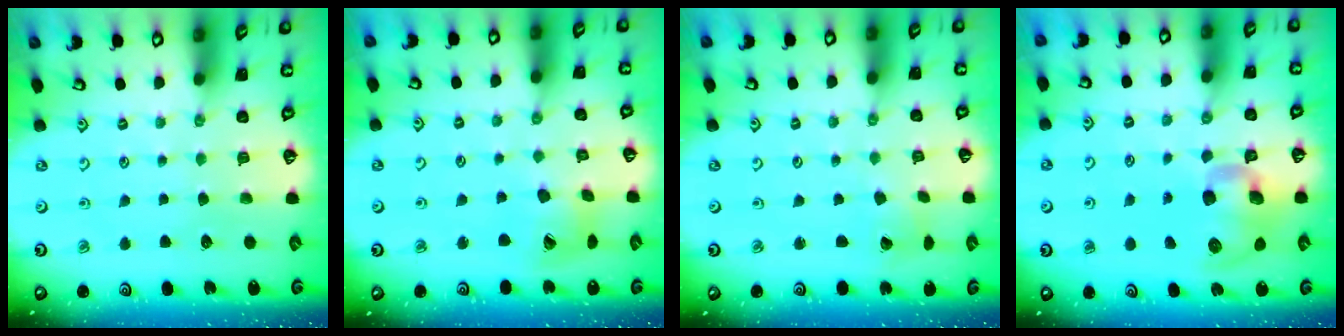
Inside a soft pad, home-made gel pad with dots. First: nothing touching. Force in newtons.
{"total": 12.7, "press": 12.6, "slide": 1.4}
{"total": 2.2, "press": 2.2, "slide": 0.2}
{"total": 11.6, "press": 11.5, "slide": 1.9}